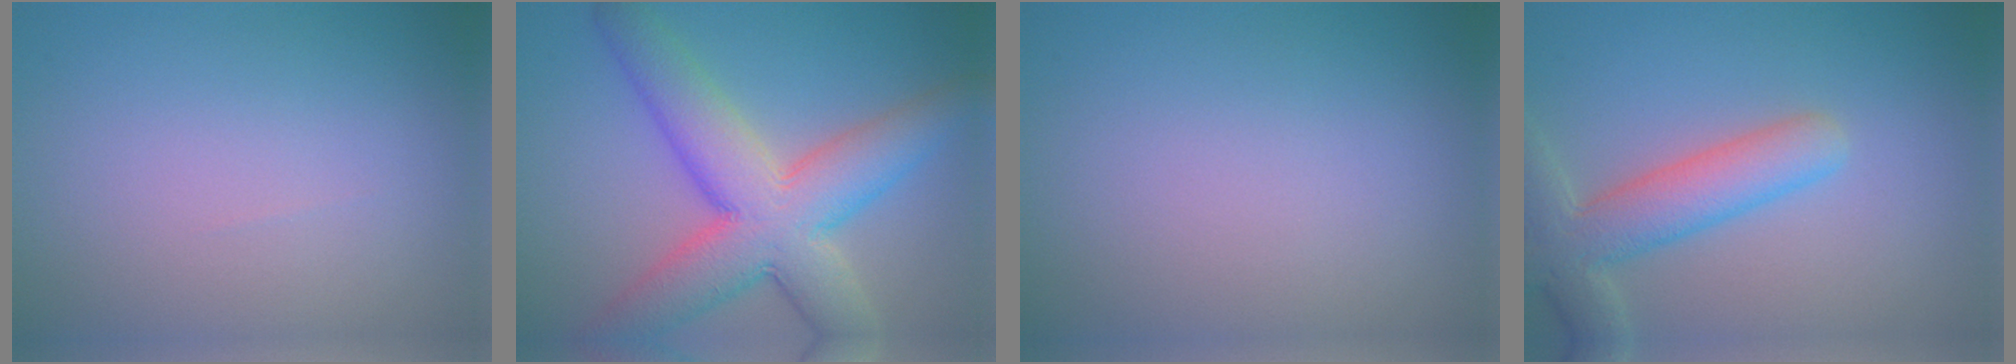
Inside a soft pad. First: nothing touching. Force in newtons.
{"total": 9.7, "press": 9.7, "slide": 0.2}
{"total": 0.0}
{"total": 5.4, "press": 5.4, "slide": 0.4}